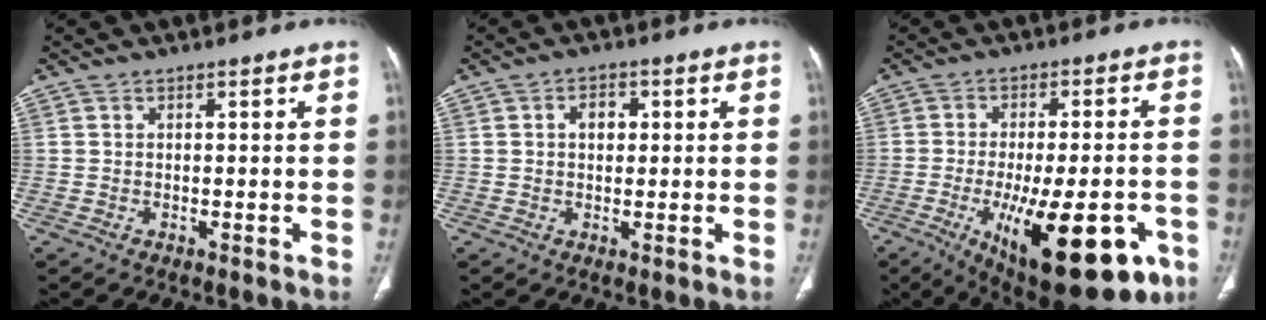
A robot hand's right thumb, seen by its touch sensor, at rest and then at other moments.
{"total": 3.4, "force": [0.7, 2.4, 2.3], "torque": [-0.026, 0.004, 0.011]}
{"total": 23.2, "force": [-9.3, 8.9, 19.3], "torque": [-0.250, 0.000, -0.116]}